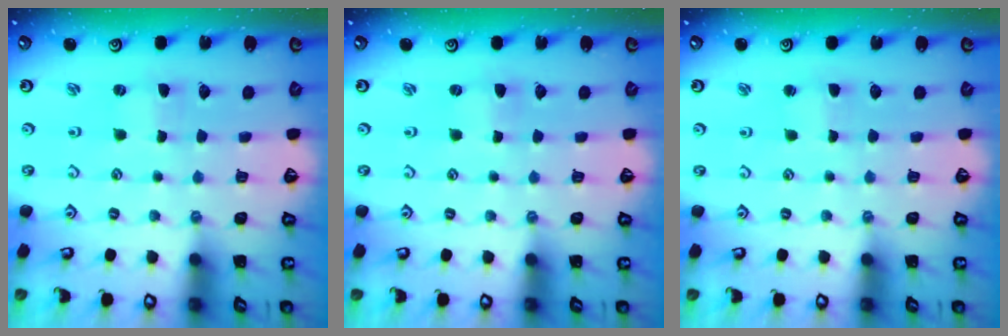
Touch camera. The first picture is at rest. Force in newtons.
{"total": 0.0}
{"total": 1.4, "press": 1.3, "slide": 0.3}